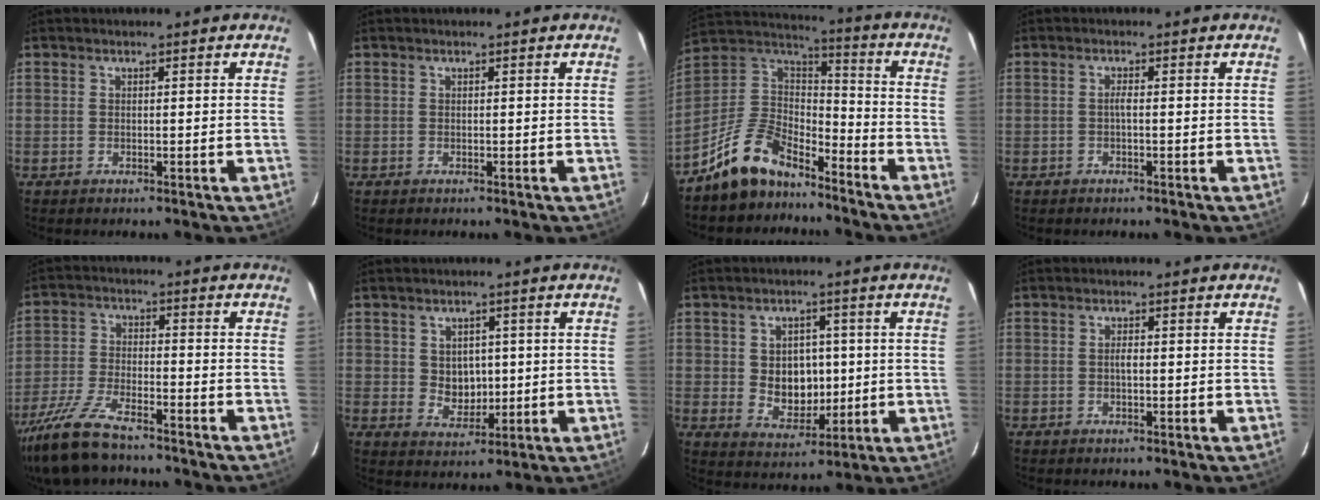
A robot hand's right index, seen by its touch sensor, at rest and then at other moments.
{"total": 0.0}
{"total": 14.8, "force": [-11.5, 6.7, 6.5], "torque": [-0.161, 0.024, -0.205]}
{"total": 1.0, "force": [-0.3, 0.0, 1.0], "torque": [-0.018, 0.004, -0.007]}
{"total": 14.1, "force": [-11.3, 4.0, 7.4], "torque": [-0.172, -0.023, -0.216]}
{"total": 5.1, "force": [0.4, 4.4, 2.7], "torque": [-0.044, 0.002, 0.018]}
{"total": 8.0, "force": [0.1, 6.4, 4.9], "torque": [-0.090, 0.004, 0.019]}
{"total": 1.0, "force": [-0.2, 0.4, 0.9], "torque": [-0.018, 0.004, -0.004]}